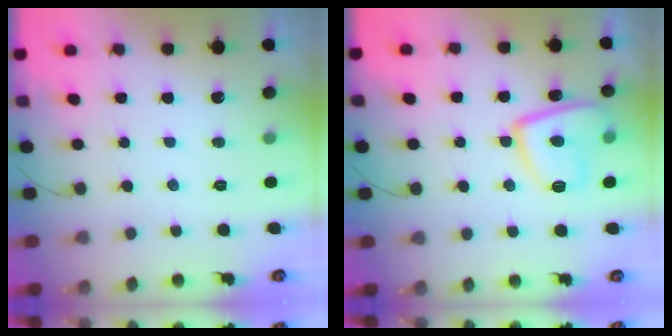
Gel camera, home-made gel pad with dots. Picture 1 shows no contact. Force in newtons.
{"total": 11.6, "press": 11.5, "slide": 1.5}